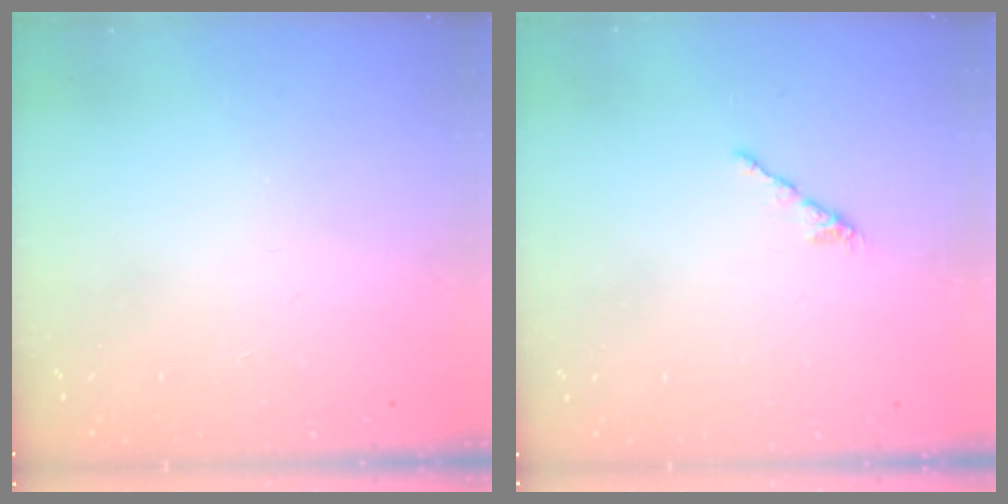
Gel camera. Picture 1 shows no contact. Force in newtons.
{"total": 2.1, "press": 2.0, "slide": 0.7}